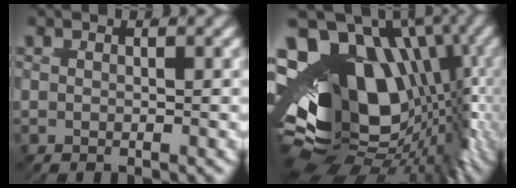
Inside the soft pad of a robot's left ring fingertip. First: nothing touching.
{"total": 24.9, "force": [-2.4, 16.6, 18.4], "torque": [-0.301, -0.039, -0.031]}